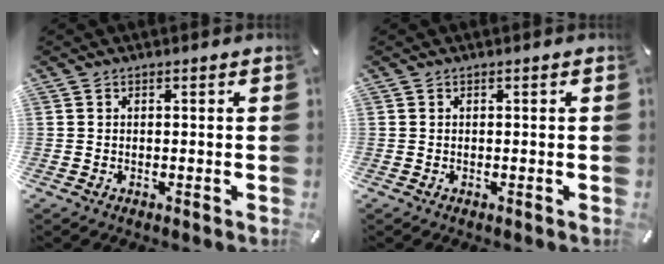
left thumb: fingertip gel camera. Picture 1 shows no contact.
{"total": 0.0}